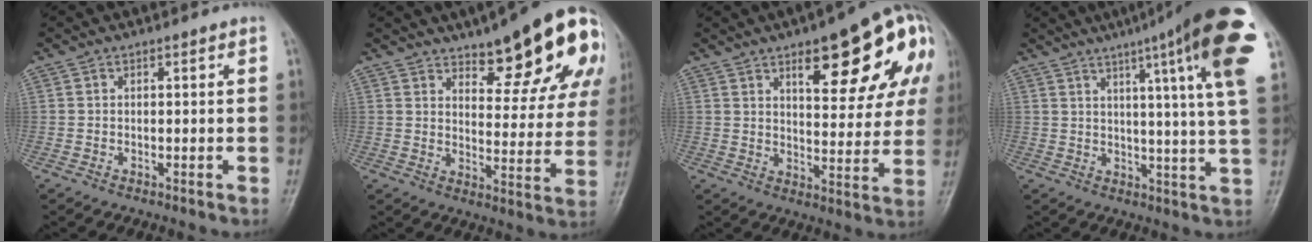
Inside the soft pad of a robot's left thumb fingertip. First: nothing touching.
{"total": 19.0, "force": [11.1, 6.3, 14.1], "torque": [-0.146, -0.053, 0.153]}
{"total": 20.5, "force": [9.0, 7.2, 17.0], "torque": [-0.189, -0.019, 0.116]}
{"total": 22.3, "force": [11.4, 2.0, 19.1], "torque": [-0.253, -0.027, 0.135]}